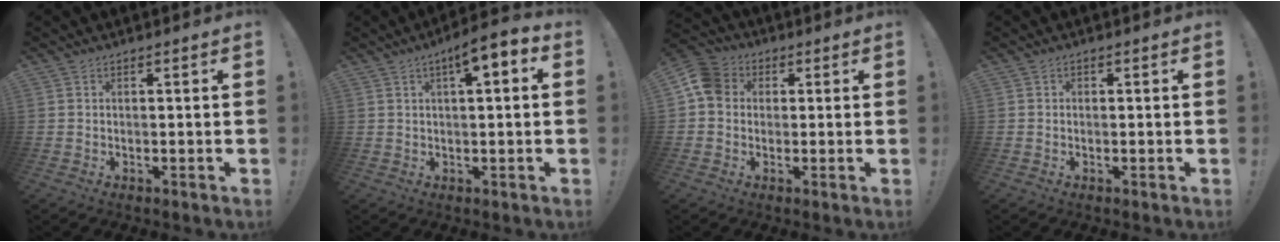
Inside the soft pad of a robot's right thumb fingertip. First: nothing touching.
{"total": 6.1, "force": [2.5, 1.2, 5.5], "torque": [-0.077, -0.015, 0.033]}
{"total": 7.8, "force": [0.8, 6.7, 3.8], "torque": [-0.073, 0.012, 0.018]}
{"total": 0.6, "force": [-0.5, 0.4, 0.2], "torque": [-0.002, 0.002, -0.009]}